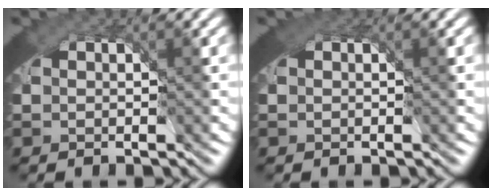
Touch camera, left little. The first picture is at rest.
{"total": 1.0, "force": [0.5, 0.7, 0.5], "torque": [-0.011, -0.003, 0.008]}